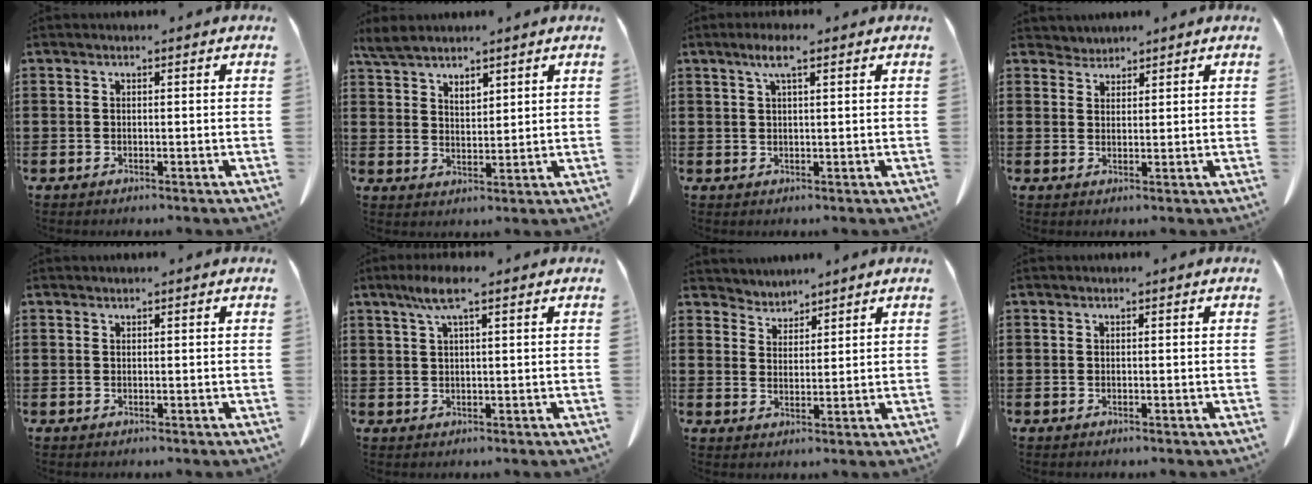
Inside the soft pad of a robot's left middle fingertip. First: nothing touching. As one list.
[{"total": 3.9, "force": [3.5, 1.4, 1.2], "torque": [-0.037, -0.001, 0.064]}, {"total": 3.3, "force": [1.8, 0.6, 2.7], "torque": [-0.057, 0.005, 0.029]}, {"total": 2.0, "force": [2.0, 0.4, -0.3], "torque": [-0.001, 0.000, 0.039]}, {"total": 0.0}, {"total": 4.5, "force": [2.4, 0.6, 3.8], "torque": [-0.080, 0.005, 0.041]}, {"total": 2.9, "force": [2.8, 0.5, -0.5], "torque": [-0.001, -0.011, 0.052]}, {"total": 0.0}]